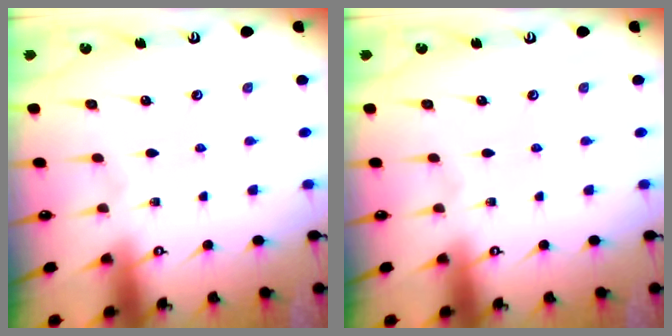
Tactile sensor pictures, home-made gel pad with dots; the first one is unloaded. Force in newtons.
{"total": 0.0}